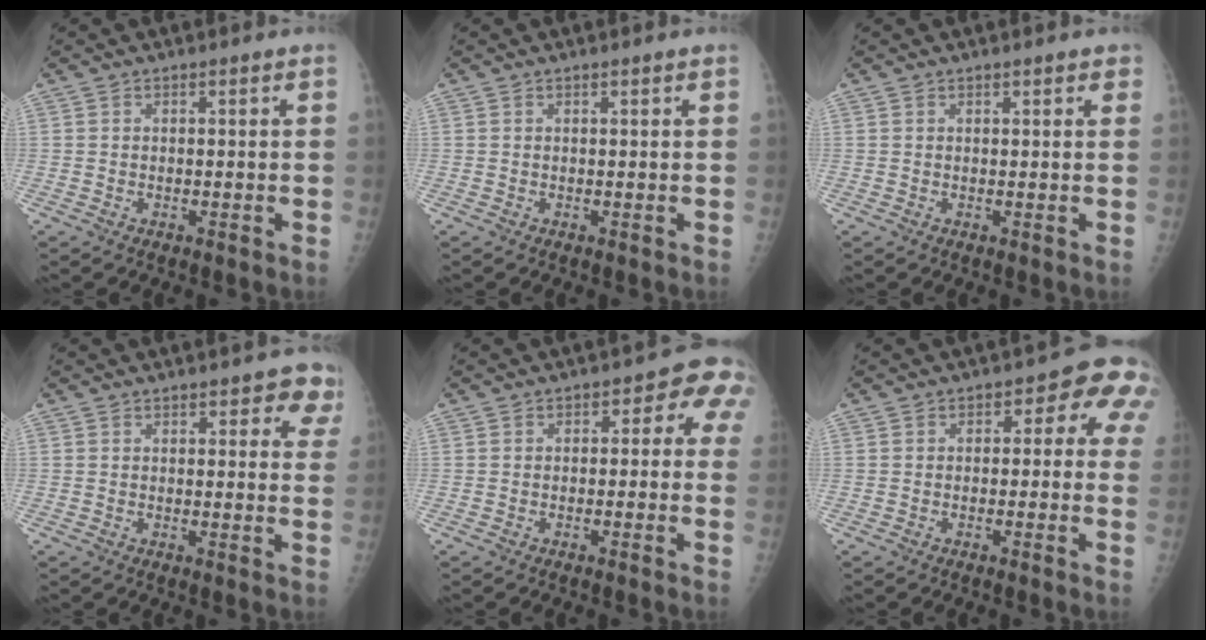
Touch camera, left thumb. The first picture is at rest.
{"total": 0.7, "force": [0.5, 0.1, 0.4], "torque": [-0.006, 0.000, 0.008]}
{"total": 1.9, "force": [1.4, 0.6, 1.1], "torque": [-0.006, -0.001, 0.015]}
{"total": 6.4, "force": [4.8, 2.6, 3.3], "torque": [0.002, -0.017, 0.043]}
{"total": 6.0, "force": [1.2, 3.6, 4.7], "torque": [-0.009, 0.014, -0.001]}
{"total": 8.1, "force": [1.9, 4.5, 6.4], "torque": [-0.022, 0.015, 0.007]}